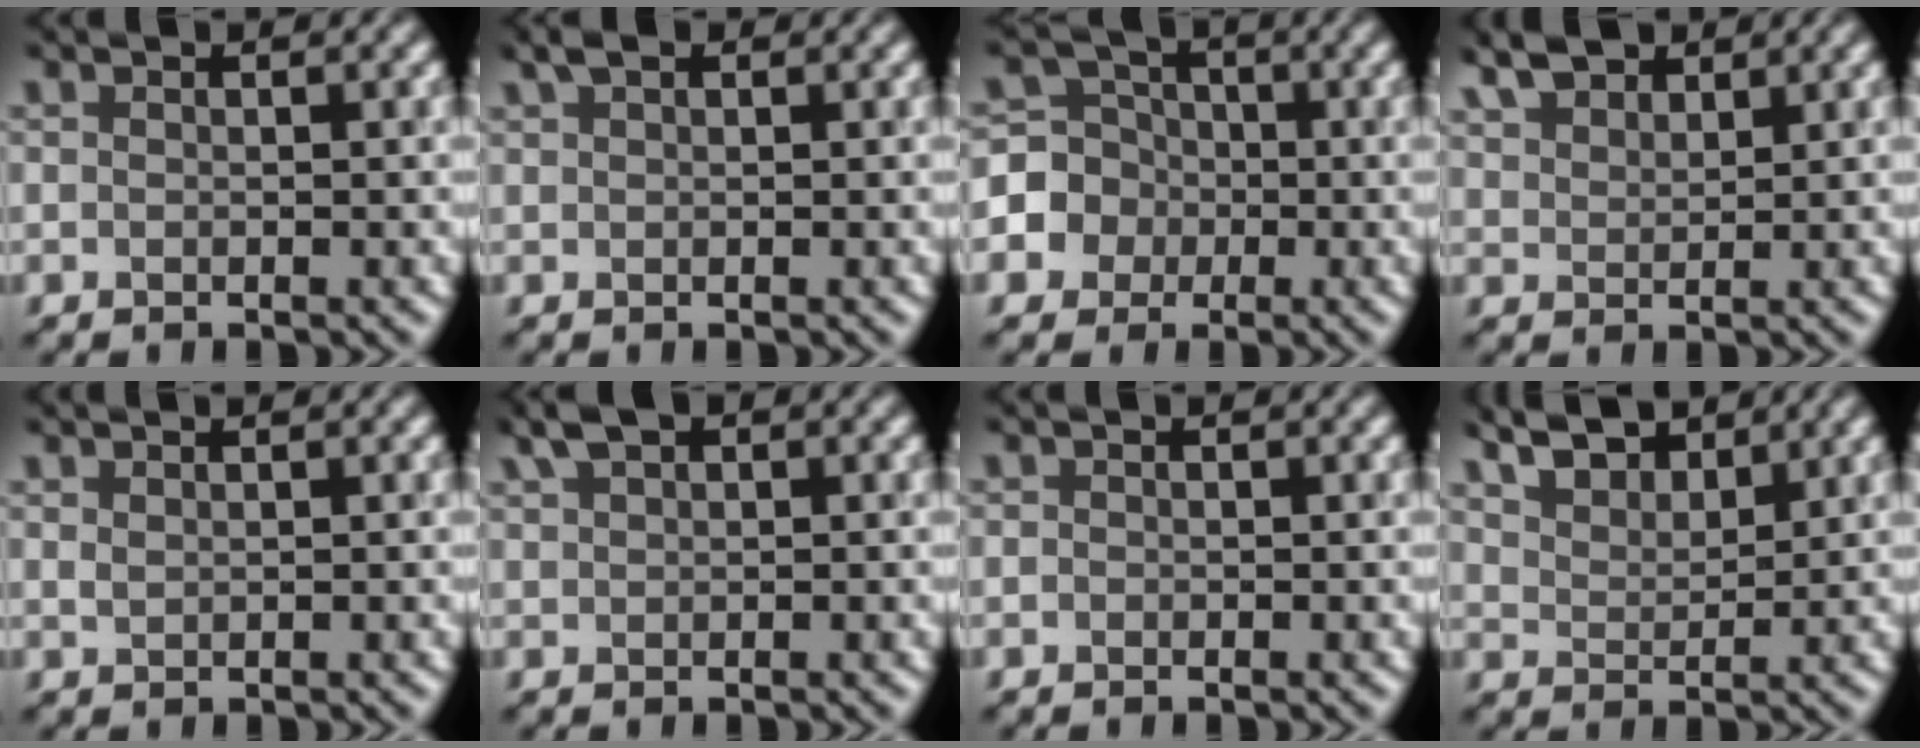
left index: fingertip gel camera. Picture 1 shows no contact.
{"total": 1.3, "force": [1.0, 0.5, 0.6], "torque": [-0.004, 0.011, 0.017]}
{"total": 5.0, "force": [-1.0, 4.9, 0.5], "torque": [0.004, 0.025, -0.037]}
{"total": 3.5, "force": [2.9, 1.4, 1.3], "torque": [-0.027, 0.017, 0.061]}
{"total": 0.6, "force": [0.5, 0.1, -0.1], "torque": [0.003, 0.008, 0.015]}
{"total": 2.1, "force": [1.5, 0.9, 1.1], "torque": [-0.015, 0.013, 0.032]}
{"total": 0.0}
{"total": 5.5, "force": [4.8, 1.8, 1.9], "torque": [-0.042, 0.014, 0.075]}